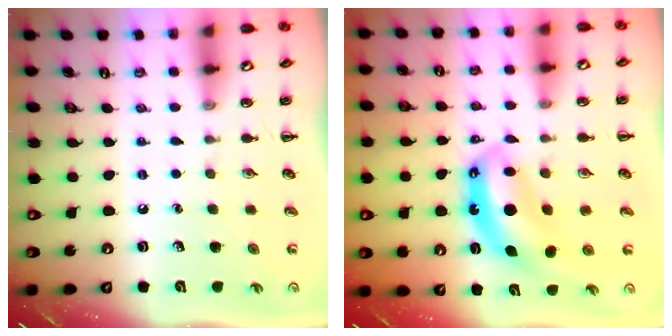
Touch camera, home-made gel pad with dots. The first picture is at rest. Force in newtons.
{"total": 8.1, "press": 7.9, "slide": 2.0}